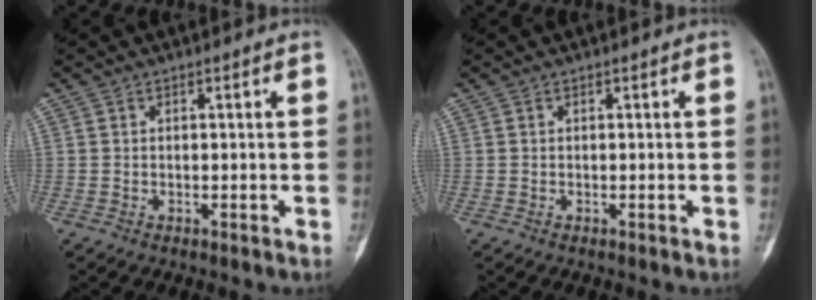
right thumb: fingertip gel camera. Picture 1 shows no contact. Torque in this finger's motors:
{"motor_torque": [-0.05, -0.26, 0.16, -0.28, -0.01]}